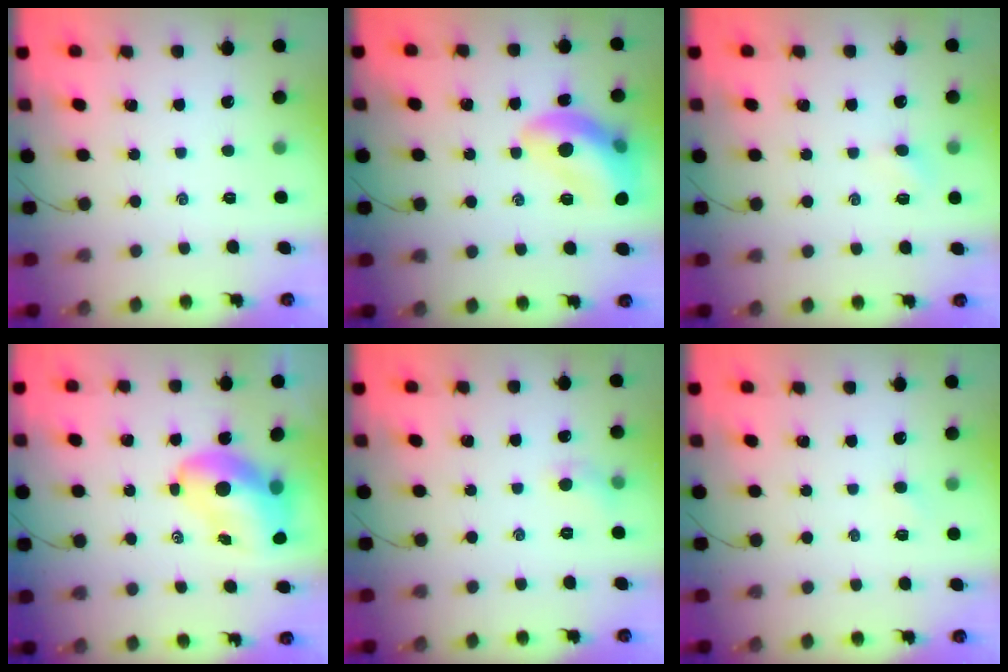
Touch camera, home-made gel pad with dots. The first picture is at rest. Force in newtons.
{"total": 15.8, "press": 15.6, "slide": 2.2}
{"total": 3.3, "press": 3.1, "slide": 1.2}
{"total": 9.7, "press": 9.5, "slide": 2.2}
{"total": 5.2, "press": 4.9, "slide": 1.6}
{"total": 1.4, "press": 1.3, "slide": 0.4}